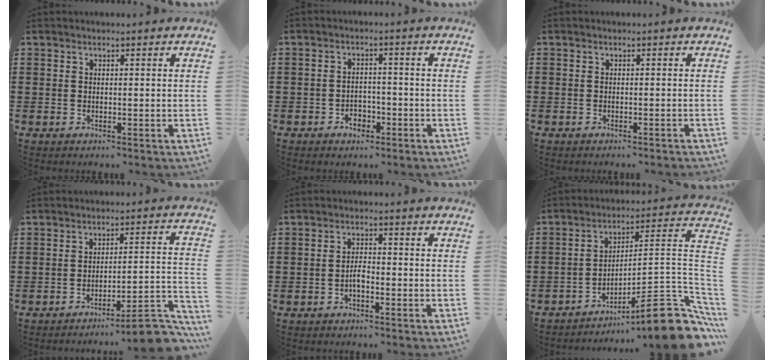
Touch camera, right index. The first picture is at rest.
{"total": 2.7, "force": [-1.8, 1.7, 1.1], "torque": [-0.024, 0.002, -0.037]}
{"total": 0.7, "force": [-0.7, 0.0, 0.2], "torque": [-0.005, -0.002, -0.014]}
{"total": 8.0, "force": [-6.6, 0.5, 4.4], "torque": [-0.061, 0.007, -0.123]}
{"total": 2.2, "force": [-0.9, 0.6, 1.9], "torque": [-0.038, 0.000, -0.017]}
{"total": 12.8, "force": [-8.1, 1.6, 9.8], "torque": [-0.125, 0.011, -0.143]}